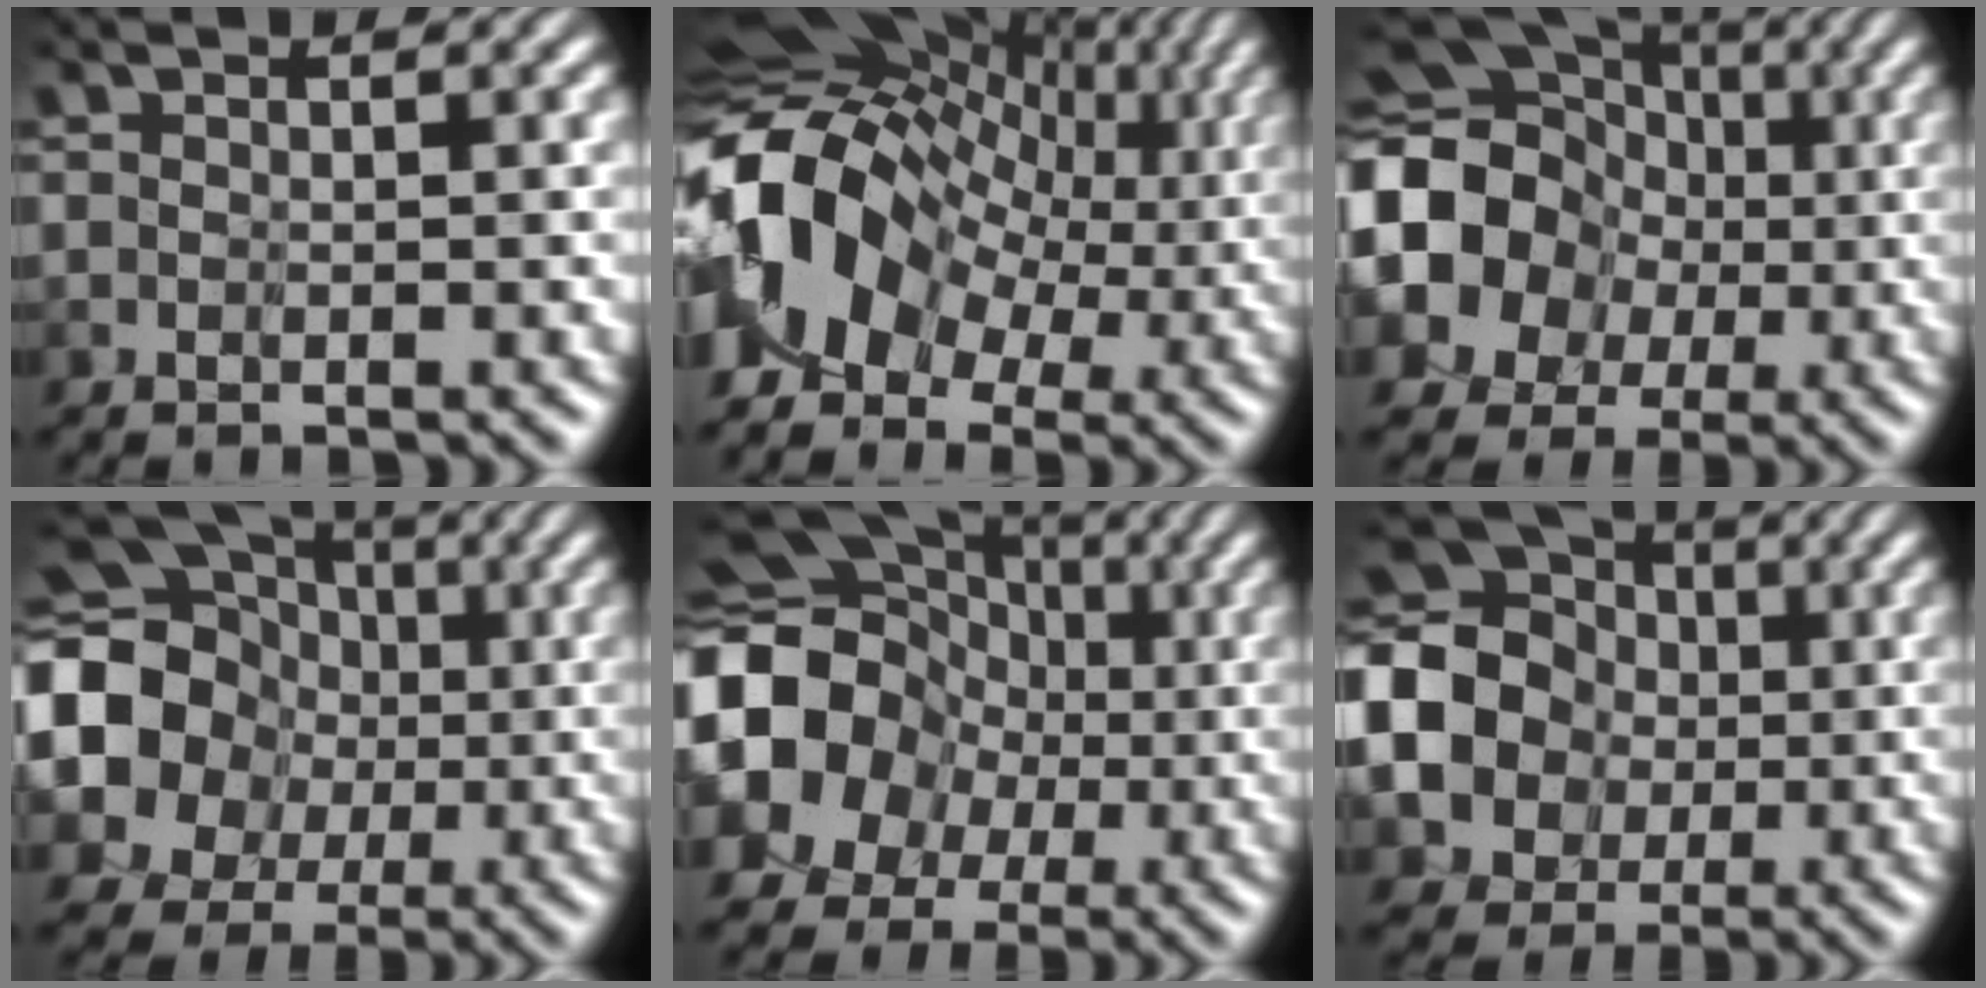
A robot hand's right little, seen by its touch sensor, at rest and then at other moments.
{"total": 10.4, "force": [0.6, 7.7, 6.9], "torque": [-0.157, 0.009, 0.016]}
{"total": 13.6, "force": [-0.6, 12.6, 5.1], "torque": [-0.140, -0.004, -0.039]}
{"total": 14.9, "force": [1.4, 13.8, 5.5], "torque": [-0.166, 0.010, -0.007]}
{"total": 13.0, "force": [-0.7, 11.8, 5.4], "torque": [-0.134, -0.014, -0.044]}
{"total": 11.9, "force": [0.8, 10.5, 5.6], "torque": [-0.152, -0.002, -0.017]}